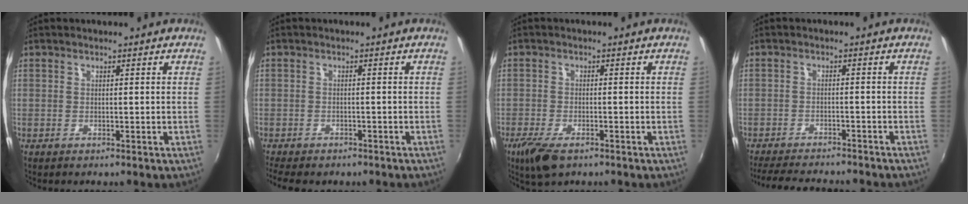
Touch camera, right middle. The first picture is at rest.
{"total": 6.4, "force": [-5.2, 2.4, 2.8], "torque": [-0.072, -0.023, -0.079]}
{"total": 6.4, "force": [-4.2, 2.4, 4.1], "torque": [-0.103, -0.024, -0.077]}
{"total": 11.8, "force": [-10.6, 2.0, 4.9], "torque": [-0.111, -0.018, -0.159]}